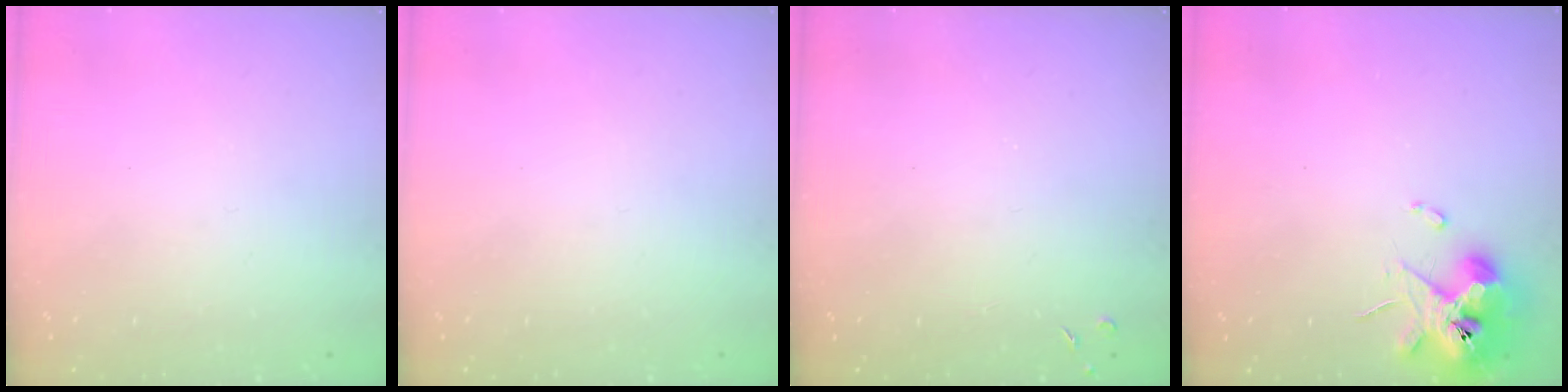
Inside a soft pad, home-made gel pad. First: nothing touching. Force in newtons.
{"total": 0.0}
{"total": 2.8, "press": 2.7, "slide": 0.5}
{"total": 10.7, "press": 10.6, "slide": 1.5}